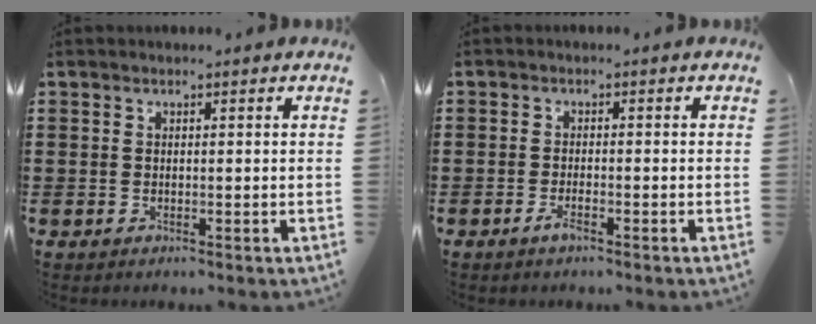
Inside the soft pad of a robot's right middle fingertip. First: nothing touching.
{"total": 1.9, "force": [-1.4, 0.5, 1.2], "torque": [-0.029, -0.002, -0.028]}